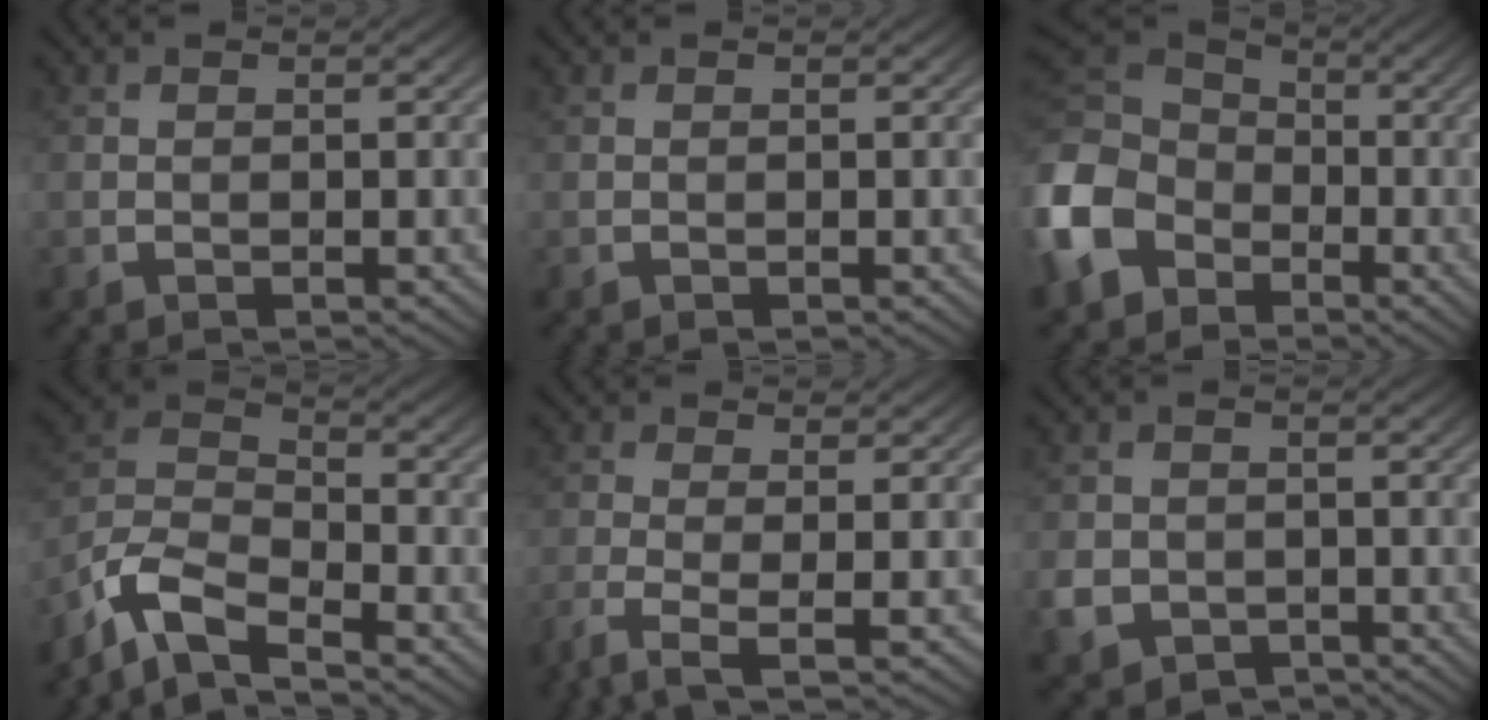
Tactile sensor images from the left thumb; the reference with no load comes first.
{"total": 0.0}
{"total": 11.9, "force": [-3.9, 9.4, 6.0], "torque": [-0.198, -0.009, -0.100]}
{"total": 9.0, "force": [-7.0, 2.7, 4.9], "torque": [-0.104, 0.000, -0.161]}
{"total": 3.8, "force": [-2.1, 0.9, 3.0], "torque": [-0.066, -0.004, -0.053]}
{"total": 3.1, "force": [-1.6, 2.6, 0.7], "torque": [-0.024, -0.009, -0.035]}